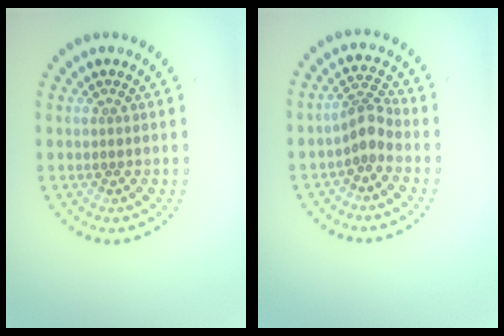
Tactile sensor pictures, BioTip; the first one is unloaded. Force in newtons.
{"total": 2.4, "press": 1.8, "slide": 1.6}